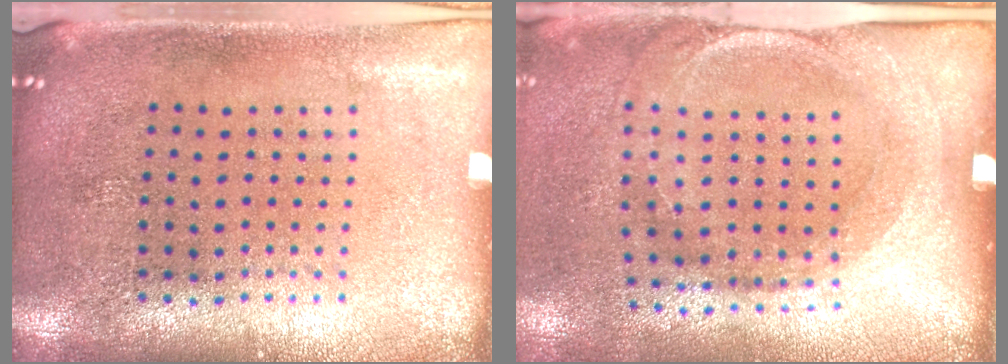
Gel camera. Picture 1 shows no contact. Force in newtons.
{"total": 1.7, "press": 1.3, "slide": 1.1}